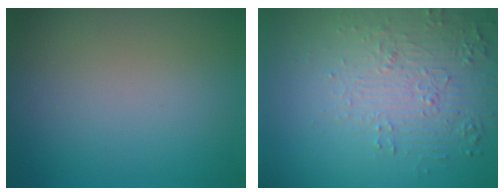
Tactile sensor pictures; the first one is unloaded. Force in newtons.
{"total": 5.7, "press": 3.8, "slide": 4.2}